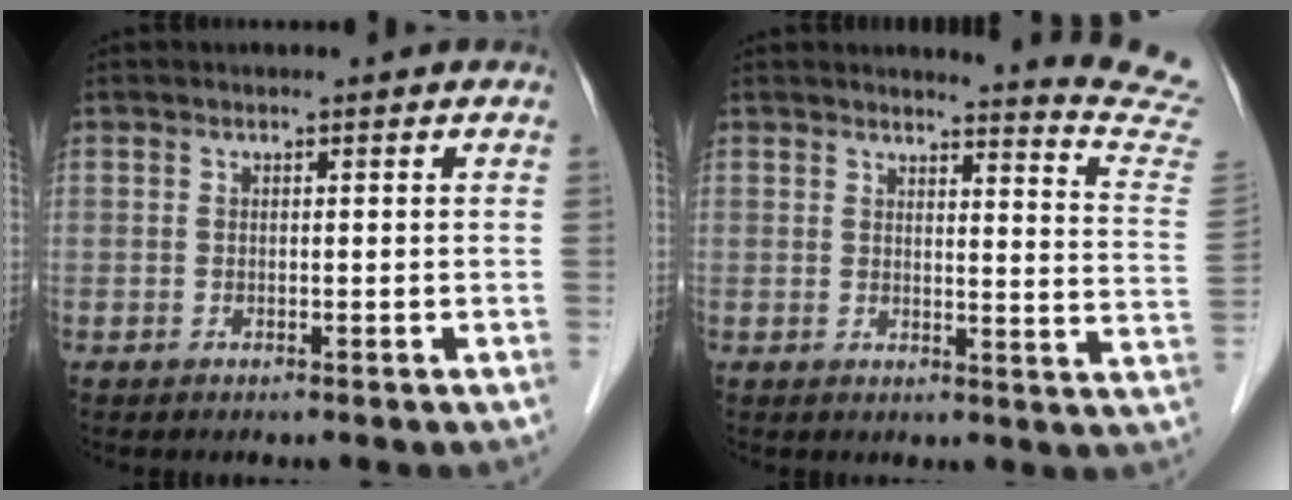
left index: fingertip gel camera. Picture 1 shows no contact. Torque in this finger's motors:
{"motor_torque": [0.43, -0.75, 0.04, -0.01]}